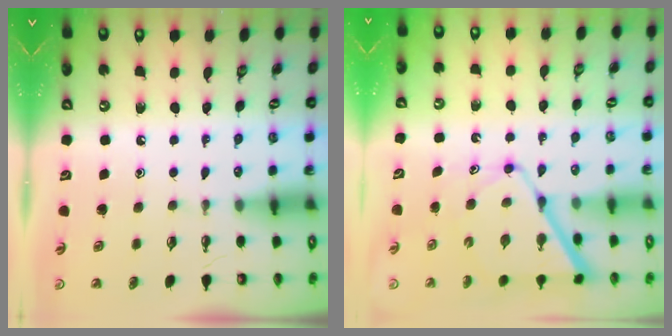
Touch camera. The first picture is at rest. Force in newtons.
{"total": 11.5, "press": 11.5, "slide": 1.0}